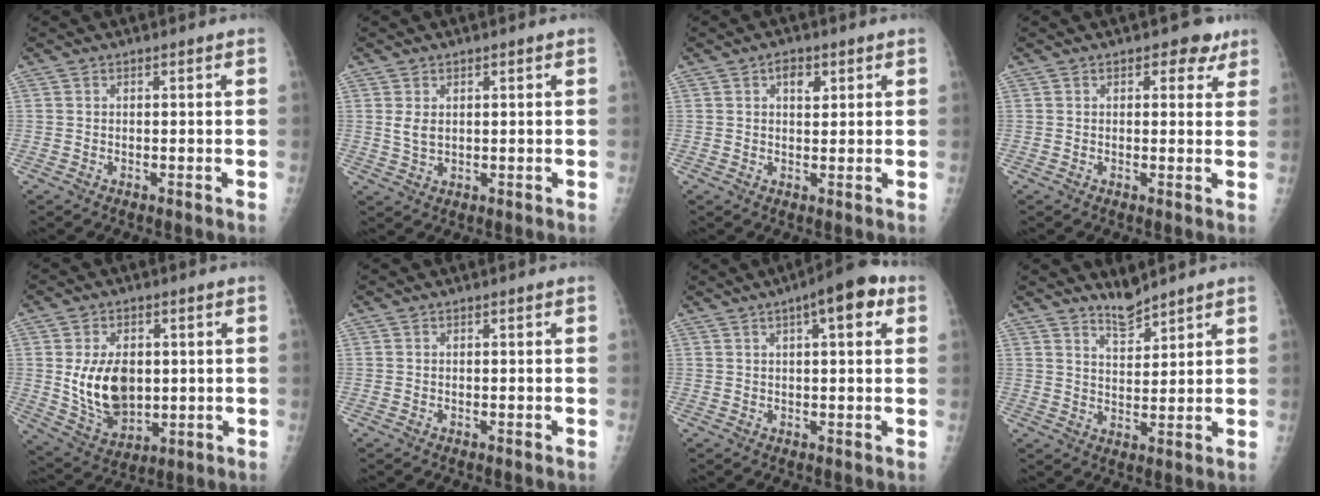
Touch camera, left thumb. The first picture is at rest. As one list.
[{"total": 2.6, "force": [0.7, 1.7, 1.8], "torque": [-0.029, -0.006, 0.019]}, {"total": 3.0, "force": [1.3, 1.8, 2.0], "torque": [-0.016, -0.003, 0.018]}, {"total": 3.5, "force": [2.0, 2.3, 1.8], "torque": [0.010, -0.005, 0.018]}, {"total": 12.3, "force": [0.8, 8.3, 9.0], "torque": [-0.128, -0.020, 0.033]}, {"total": 0.0}, {"total": 8.5, "force": [3.5, 2.6, 7.2], "torque": [-0.090, 0.008, 0.041]}, {"total": 4.3, "force": [4.0, 0.8, 1.1], "torque": [-0.011, -0.038, 0.076]}]